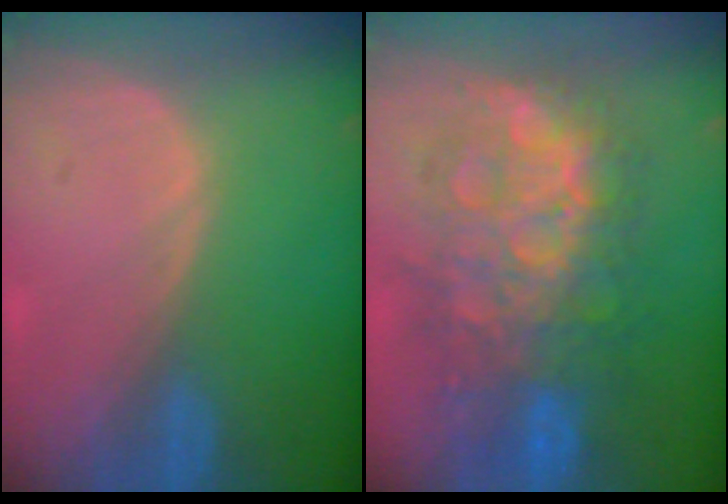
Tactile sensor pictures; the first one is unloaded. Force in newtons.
{"total": 12.4, "press": 12.4, "slide": 1.2}